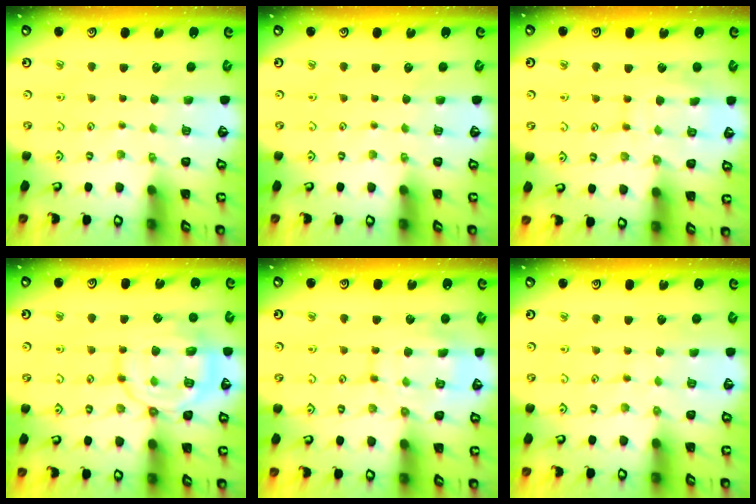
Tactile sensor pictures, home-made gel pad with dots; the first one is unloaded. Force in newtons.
{"total": 0.0}
{"total": 10.3, "press": 10.2, "slide": 0.7}
{"total": 14.2, "press": 14.2, "slide": 1.3}
{"total": 11.8, "press": 11.7, "slide": 1.0}
{"total": 5.2, "press": 5.2, "slide": 0.4}